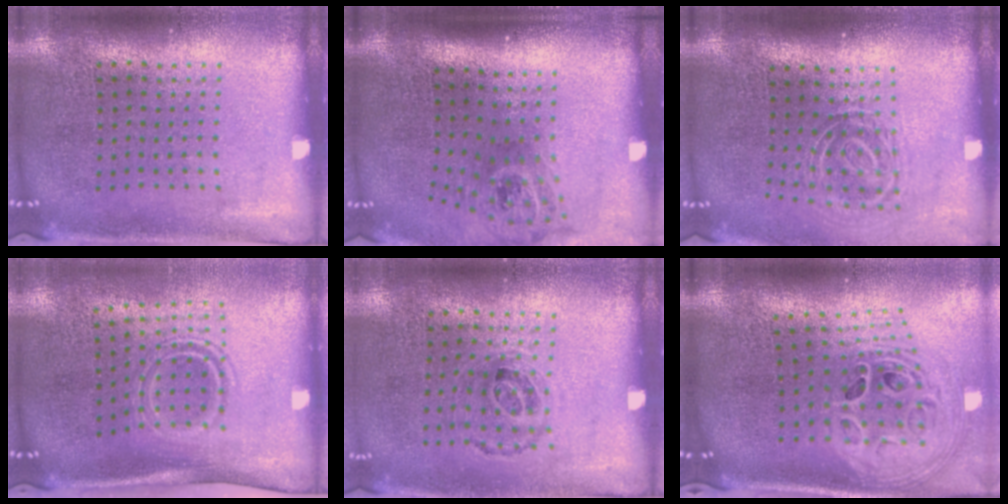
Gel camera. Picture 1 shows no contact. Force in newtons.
{"total": 1.8, "press": 1.3, "slide": 1.3}
{"total": 1.8, "press": 1.2, "slide": 1.4}
{"total": 1.6, "press": 1.0, "slide": 1.3}
{"total": 0.9, "press": 0.7, "slide": 0.6}
{"total": 2.9, "press": 2.0, "slide": 2.1}